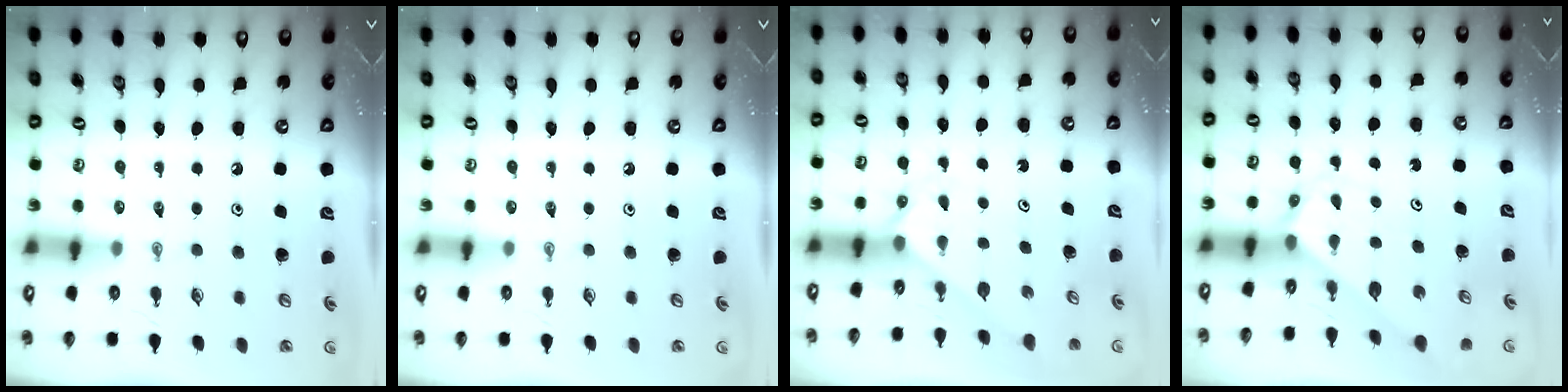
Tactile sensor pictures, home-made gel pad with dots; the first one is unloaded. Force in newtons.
{"total": 0.0}
{"total": 2.4, "press": 2.4, "slide": 0.1}
{"total": 2.8, "press": 2.8, "slide": 0.2}